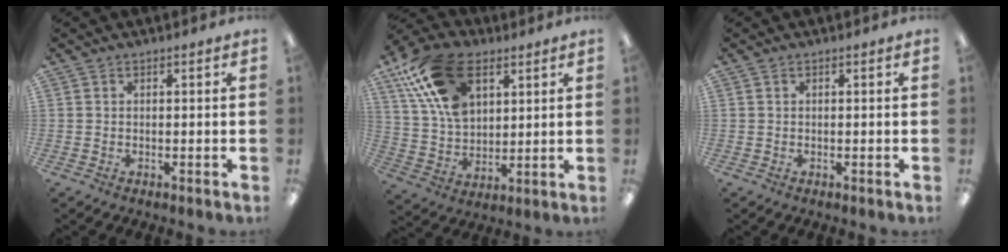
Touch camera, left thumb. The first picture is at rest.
{"total": 18.5, "force": [9.0, 11.3, 11.5], "torque": [-0.240, -0.015, 0.169]}
{"total": 0.0}